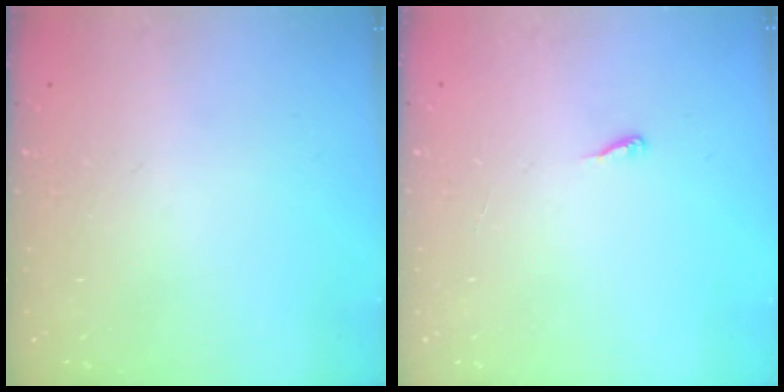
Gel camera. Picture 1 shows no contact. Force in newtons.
{"total": 4.1, "press": 4.0, "slide": 0.5}